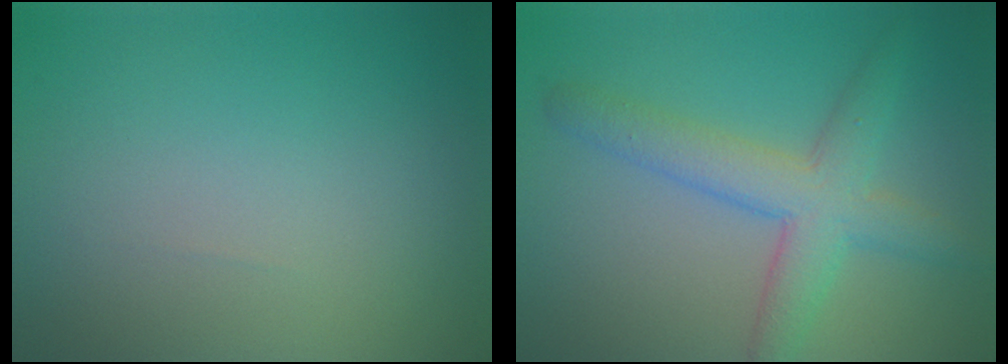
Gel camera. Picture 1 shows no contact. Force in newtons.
{"total": 4.9, "press": 4.9, "slide": 0.1}